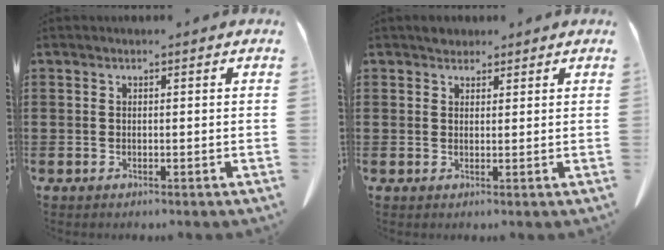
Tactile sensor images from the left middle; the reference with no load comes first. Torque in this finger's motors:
{"motor_torque": [-0.13, 0.03, 0.00, 0.00]}